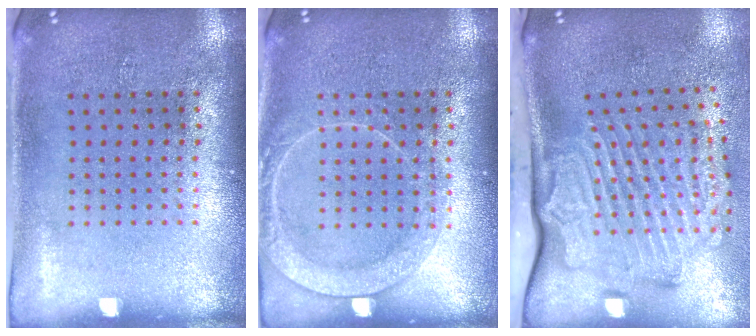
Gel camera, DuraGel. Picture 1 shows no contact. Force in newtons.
{"total": 2.3, "press": 2.3, "slide": 0.3}
{"total": 3.3, "press": 2.3, "slide": 2.4}